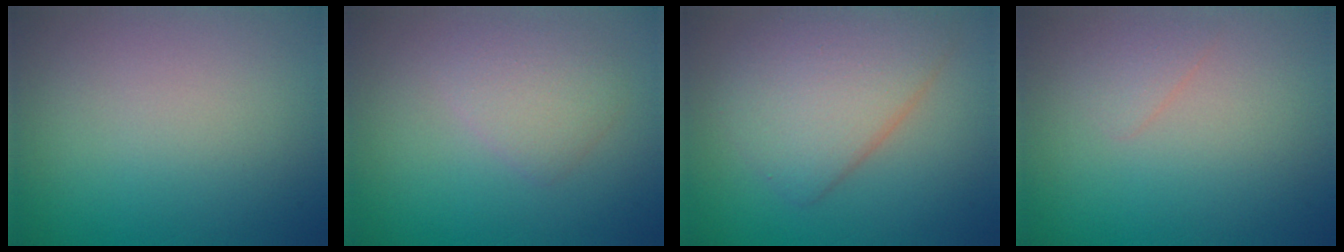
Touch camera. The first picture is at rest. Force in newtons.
{"total": 2.4, "press": 2.4, "slide": 0.0}
{"total": 5.4, "press": 5.4, "slide": 0.1}
{"total": 0.9, "press": 0.9, "slide": 0.0}